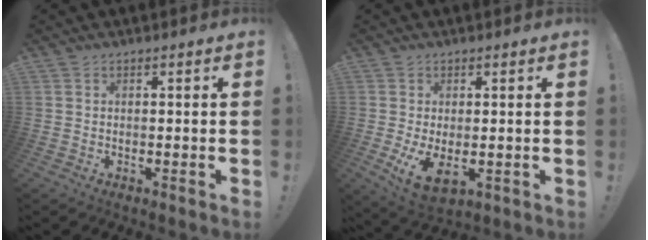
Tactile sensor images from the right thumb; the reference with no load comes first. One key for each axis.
{"total": 7.4, "fx": 0.2, "fy": 3.8, "fz": 6.3, "tx": -0.110, "ty": -0.016, "tz": 0.011}